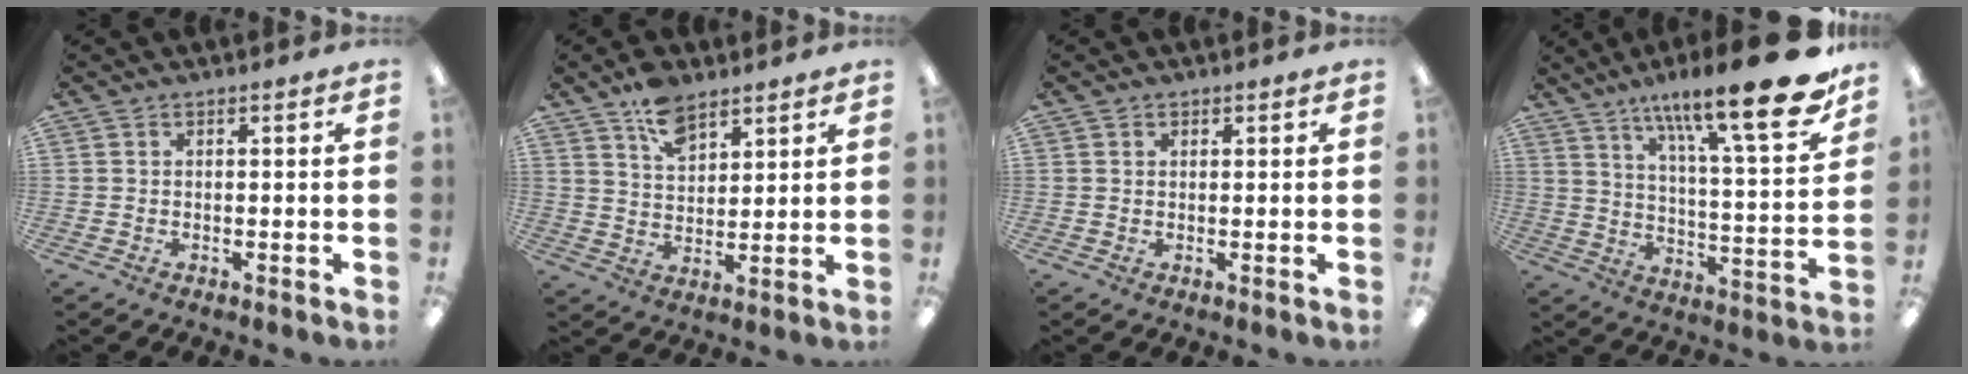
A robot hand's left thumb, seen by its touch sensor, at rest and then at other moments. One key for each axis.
{"total": 8.5, "fx": 6.1, "fy": 4.6, "fz": 3.8, "tx": -0.062, "ty": -0.028, "tz": 0.110}
{"total": 1.0, "fx": 0.8, "fy": 0.7, "fz": 0.1, "tx": -0.001, "ty": 0.002, "tz": 0.014}
{"total": 23.2, "fx": 15.5, "fy": 4.6, "fz": 16.6, "tx": -0.242, "ty": -0.104, "tz": 0.239}